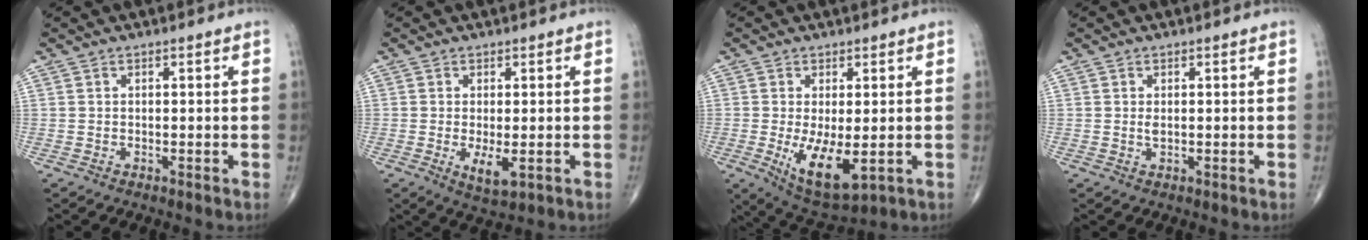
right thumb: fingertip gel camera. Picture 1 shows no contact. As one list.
[{"total": 4.3, "force": [-1.0, 1.6, 3.9], "torque": [-0.066, -0.012, -0.011]}, {"total": 9.7, "force": [-1.8, 4.0, 8.7], "torque": [-0.146, -0.028, -0.016]}, {"total": 1.0, "force": [0.1, 0.4, 0.9], "torque": [-0.017, -0.003, 0.004]}]